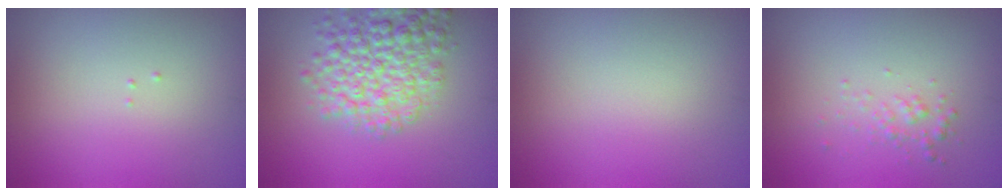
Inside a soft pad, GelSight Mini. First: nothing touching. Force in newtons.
{"total": 5.9, "press": 5.9, "slide": 0.2}
{"total": 0.0}
{"total": 1.2, "press": 1.2, "slide": 0.1}